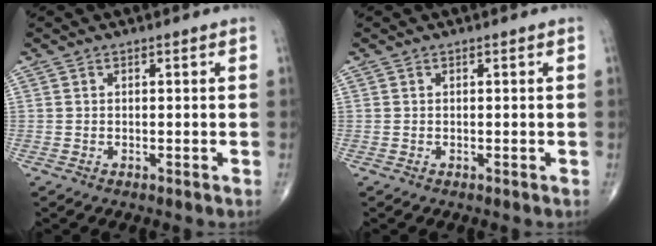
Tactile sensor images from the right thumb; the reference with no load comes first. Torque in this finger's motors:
{"motor_torque": [0.00, 0.00, 0.00, 0.00, 0.00]}